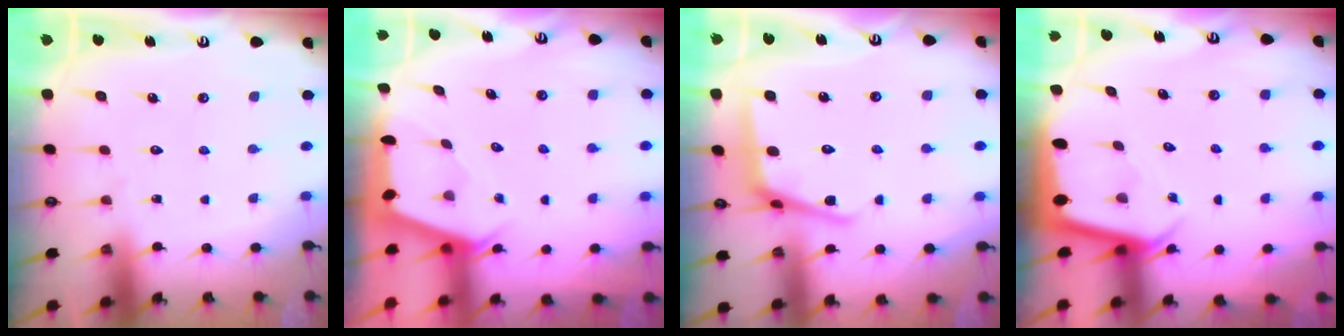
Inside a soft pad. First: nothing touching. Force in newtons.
{"total": 2.1, "press": 2.0, "slide": 0.3}
{"total": 8.6, "press": 8.5, "slide": 0.7}
{"total": 2.2, "press": 2.2, "slide": 0.1}